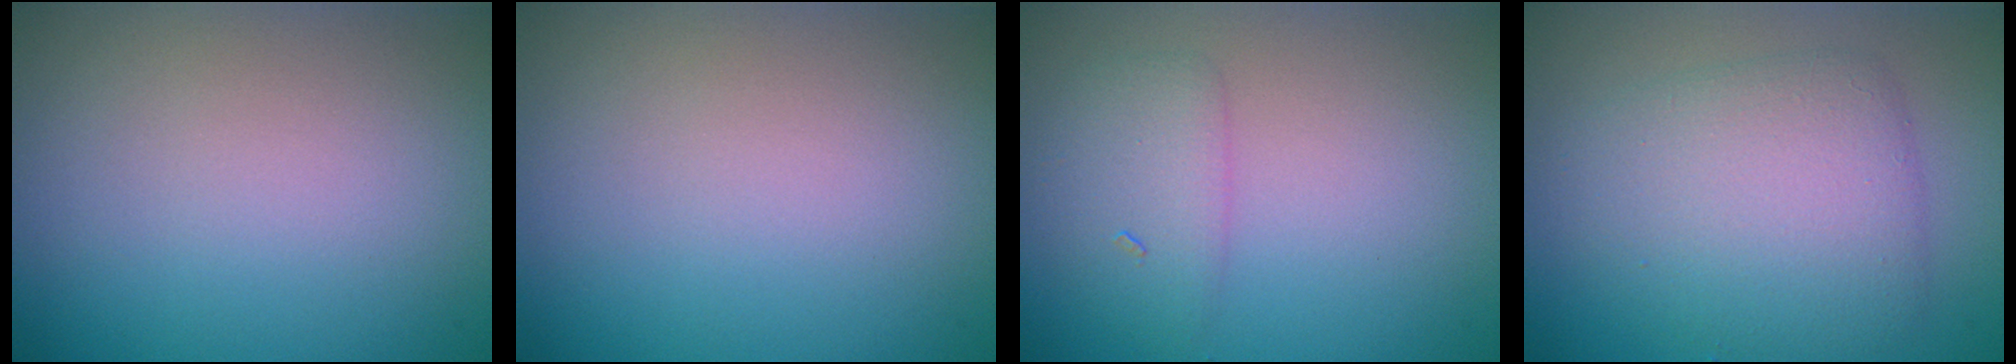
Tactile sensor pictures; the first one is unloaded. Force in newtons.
{"total": 0.0}
{"total": 2.1, "press": 2.1, "slide": 0.1}
{"total": 5.4, "press": 5.4, "slide": 0.0}